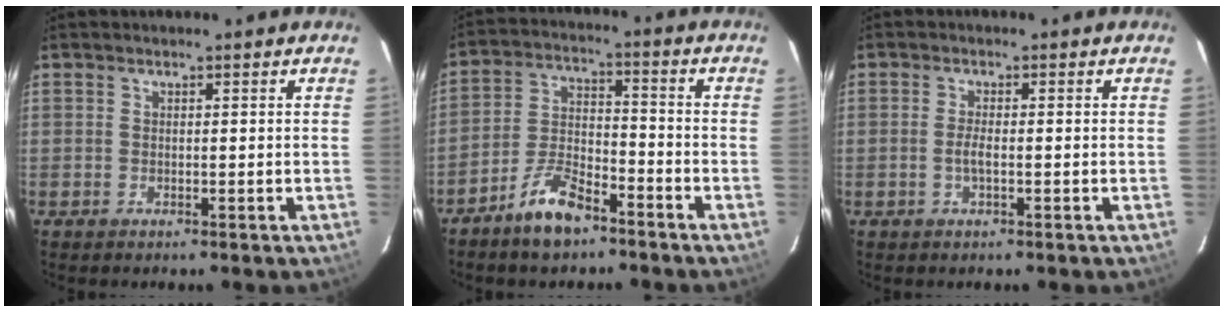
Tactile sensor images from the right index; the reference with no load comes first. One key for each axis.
{"total": 9.0, "fx": -6.7, "fy": 3.3, "fz": 5.0, "tx": -0.112, "ty": 0.009, "tz": -0.124}
{"total": 2.1, "fx": -0.6, "fy": 0.3, "fz": 1.9, "tx": -0.040, "ty": -0.001, "tz": -0.011}